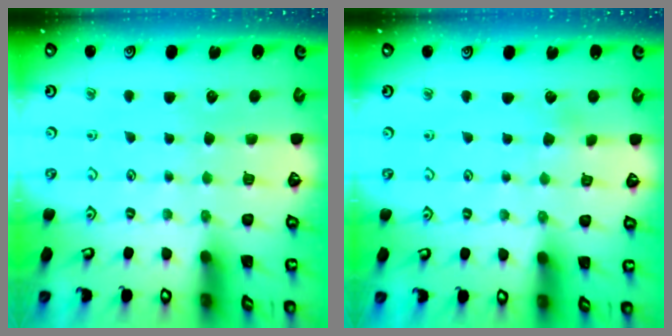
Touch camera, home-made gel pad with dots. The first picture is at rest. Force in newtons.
{"total": 1.6, "press": 1.6, "slide": 0.0}